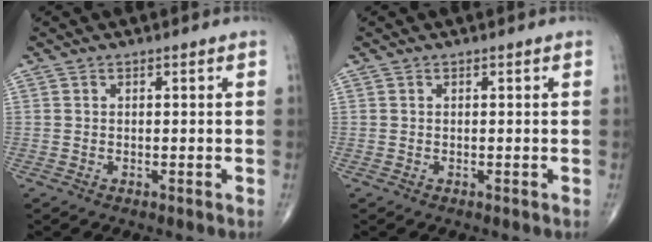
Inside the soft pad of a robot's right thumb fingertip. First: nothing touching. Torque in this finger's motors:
{"motor_torque": [0.09, 0.09, -0.06, 0.06, 0.02]}